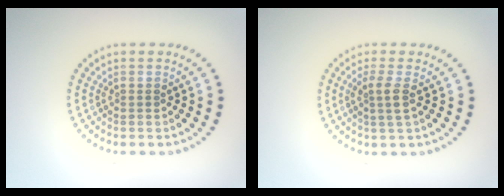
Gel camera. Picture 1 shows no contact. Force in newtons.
{"total": 1.8, "press": 1.5, "slide": 1.0}